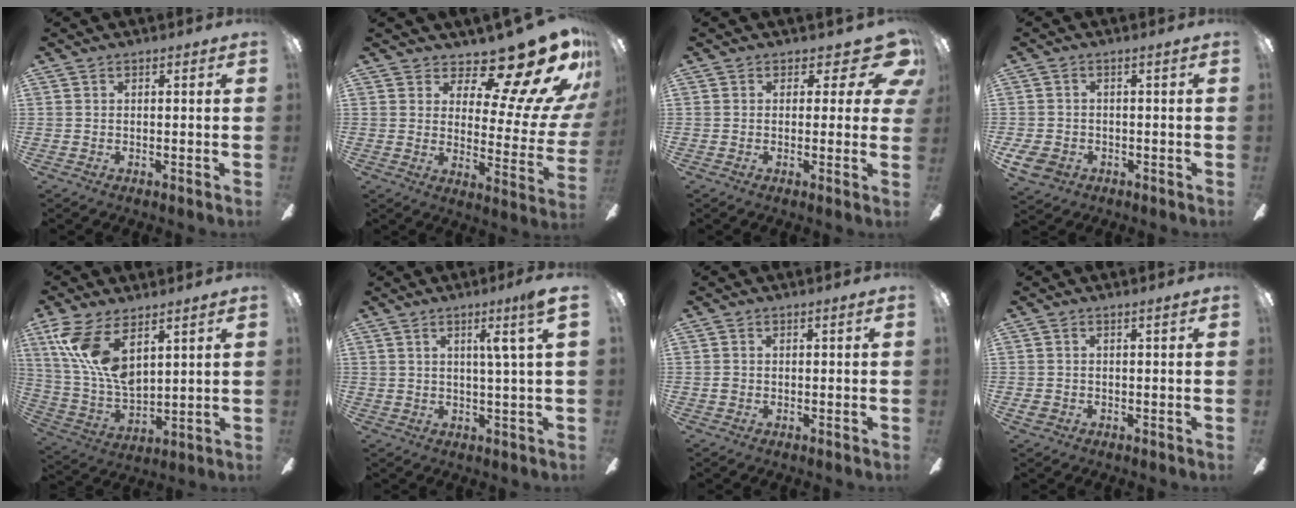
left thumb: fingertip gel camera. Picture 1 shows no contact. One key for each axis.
{"total": 16.8, "fx": 12.8, "fy": 4.8, "fz": 9.9, "tx": -0.143, "ty": -0.111, "tz": 0.209}
{"total": 7.5, "fx": 3.5, "fy": 3.9, "fz": 5.4, "tx": -0.053, "ty": -0.024, "tz": 0.060}
{"total": 4.7, "fx": -2.2, "fy": 3.1, "fz": 2.7, "tx": -0.067, "ty": 0.007, "tz": -0.045}
{"total": 14.9, "fx": 7.5, "fy": 6.8, "fz": 10.9, "tx": -0.240, "ty": -0.023, "tz": 0.139}
{"total": 5.8, "fx": 2.8, "fy": -0.6, "fz": 5.1, "tx": -0.082, "ty": -0.008, "tz": 0.036}
{"total": 0.7, "fx": -0.1, "fy": 0.6, "fz": 0.3, "tx": -0.007, "ty": 0.005, "tz": -0.003}
{"total": 1.4, "fx": -0.4, "fy": 0.9, "fz": 1.0, "tx": -0.017, "ty": 0.006, "tz": -0.008}